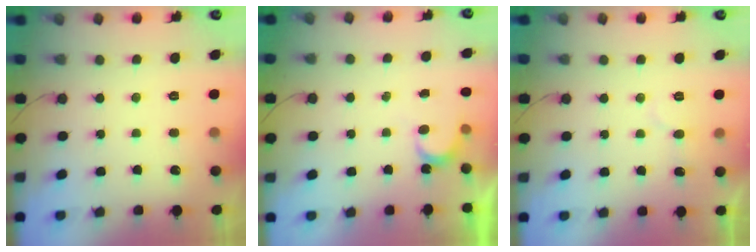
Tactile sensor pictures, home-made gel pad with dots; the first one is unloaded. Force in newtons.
{"total": 2.8, "press": 2.8, "slide": 0.2}
{"total": 7.2, "press": 7.2, "slide": 0.4}